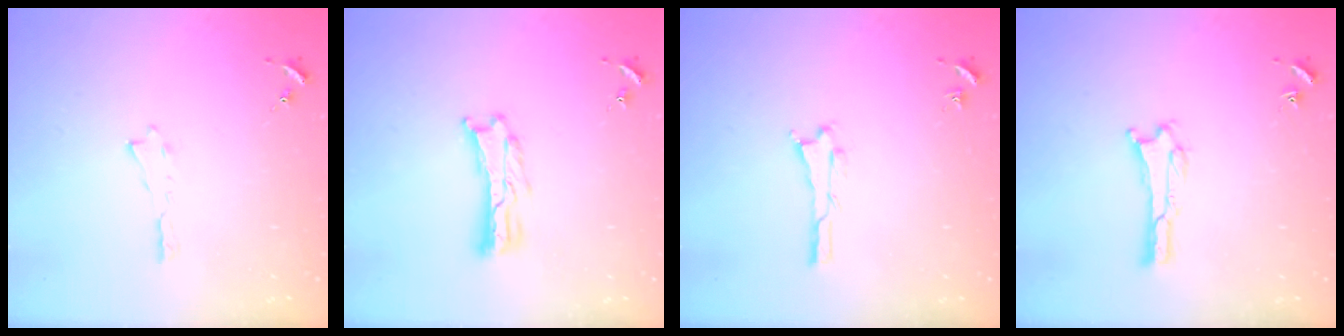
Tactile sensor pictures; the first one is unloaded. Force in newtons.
{"total": 1.6, "press": 1.6, "slide": 0.3}
{"total": 1.1, "press": 1.1, "slide": 0.1}
{"total": 1.3, "press": 1.3, "slide": 0.4}